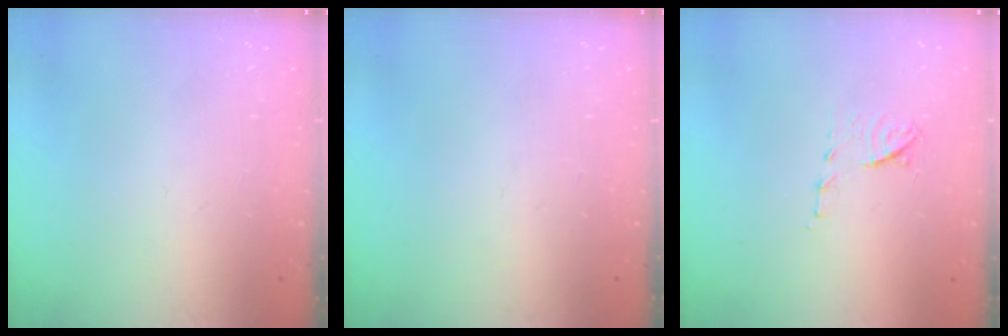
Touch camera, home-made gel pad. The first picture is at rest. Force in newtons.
{"total": 0.0}
{"total": 6.8, "press": 6.8, "slide": 0.9}